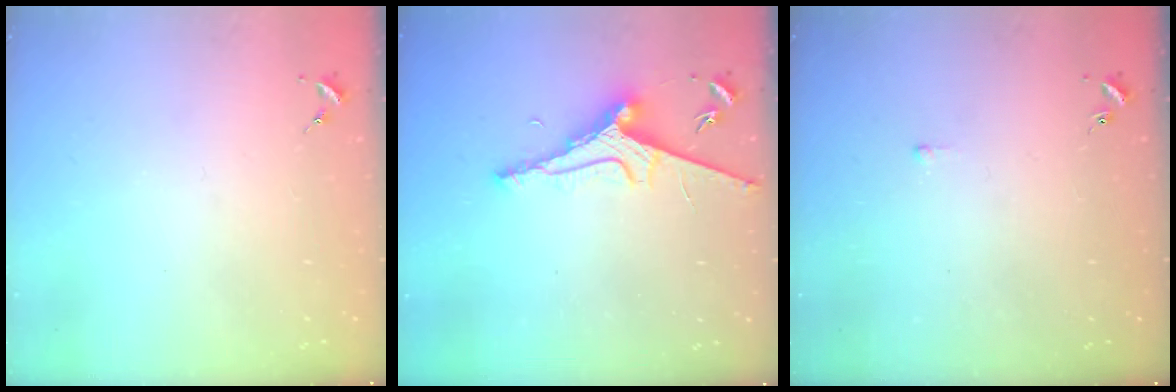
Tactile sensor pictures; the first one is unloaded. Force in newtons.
{"total": 8.6, "press": 8.5, "slide": 1.1}
{"total": 1.8, "press": 1.8, "slide": 0.3}